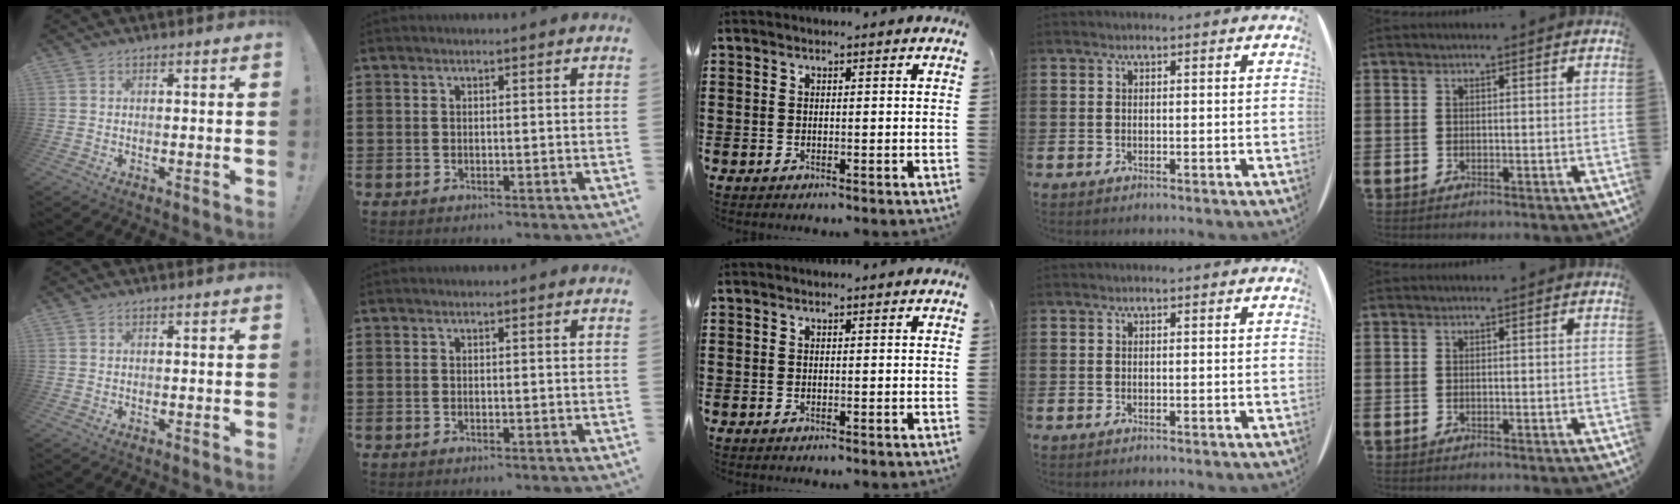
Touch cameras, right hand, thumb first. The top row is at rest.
{}